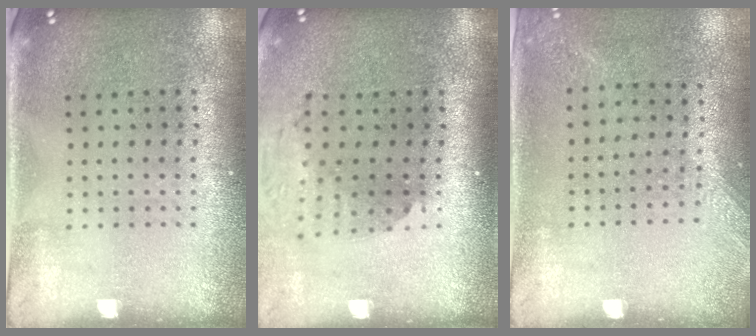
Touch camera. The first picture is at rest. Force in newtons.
{"total": 1.9, "press": 1.4, "slide": 1.3}
{"total": 1.4, "press": 1.0, "slide": 0.9}